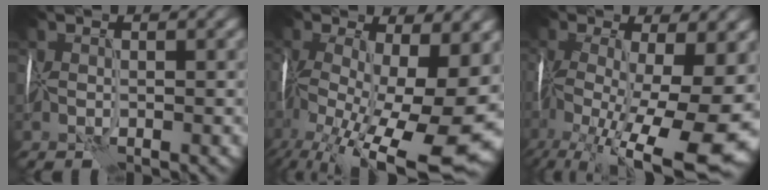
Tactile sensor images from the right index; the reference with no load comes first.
{"total": 15.9, "force": [-3.7, 6.7, 14.0], "torque": [-0.264, -0.023, -0.054]}
{"total": 15.8, "force": [-4.9, 5.9, 13.8], "torque": [-0.261, -0.017, -0.073]}